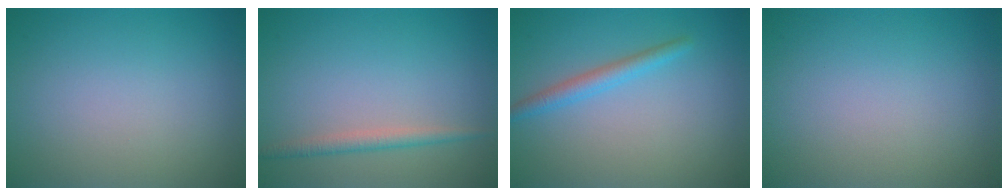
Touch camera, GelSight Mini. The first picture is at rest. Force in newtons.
{"total": 1.7, "press": 1.7, "slide": 0.1}
{"total": 2.0, "press": 2.0, "slide": 0.1}
{"total": 0.0}